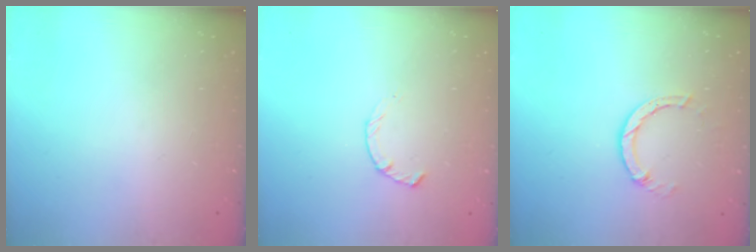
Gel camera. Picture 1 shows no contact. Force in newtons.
{"total": 2.3, "press": 2.2, "slide": 0.4}
{"total": 4.4, "press": 4.4, "slide": 0.5}